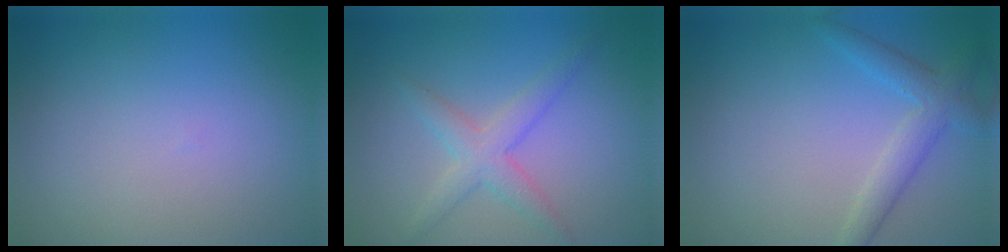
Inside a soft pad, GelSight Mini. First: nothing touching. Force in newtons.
{"total": 2.9, "press": 2.9, "slide": 0.1}
{"total": 3.0, "press": 3.0, "slide": 0.3}